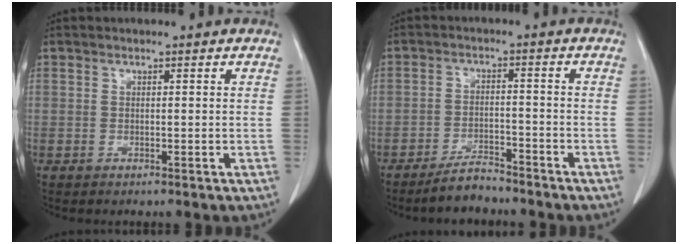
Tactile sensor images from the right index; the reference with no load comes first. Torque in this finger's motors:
{"motor_torque": [-0.26, -0.22, -0.04, -0.03]}